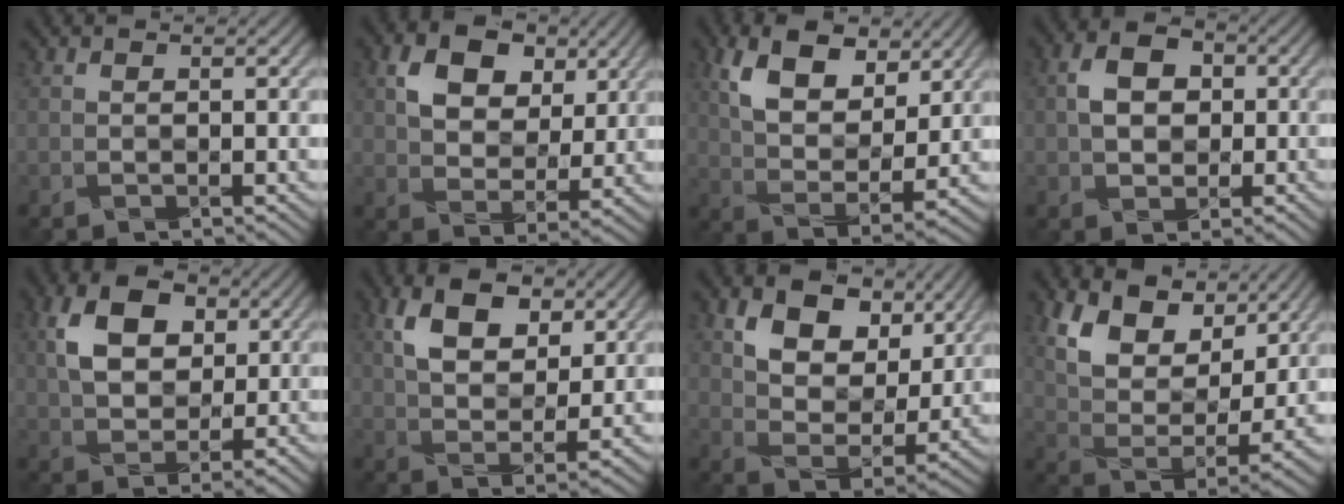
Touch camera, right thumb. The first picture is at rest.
{"total": 8.8, "force": [4.2, 5.8, 5.2], "torque": [-0.100, -0.002, 0.074]}
{"total": 10.8, "force": [5.6, 5.5, 7.3], "torque": [-0.148, 0.004, 0.110]}
{"total": 4.8, "force": [0.3, 3.7, 3.0], "torque": [-0.053, 0.006, 0.000]}
{"total": 8.0, "force": [2.4, 5.2, 5.5], "torque": [-0.111, 0.010, 0.041]}
{"total": 8.6, "force": [3.6, 4.6, 6.3], "torque": [-0.118, 0.004, 0.069]}
{"total": 10.7, "force": [5.5, 6.5, 6.4], "torque": [-0.123, -0.003, 0.093]}
{"total": 11.4, "force": [7.1, 6.0, 6.6], "torque": [-0.145, 0.008, 0.130]}